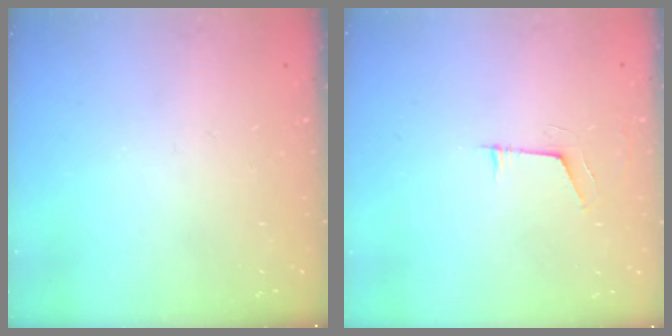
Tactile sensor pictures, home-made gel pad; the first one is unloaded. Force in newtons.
{"total": 4.4, "press": 4.3, "slide": 0.7}